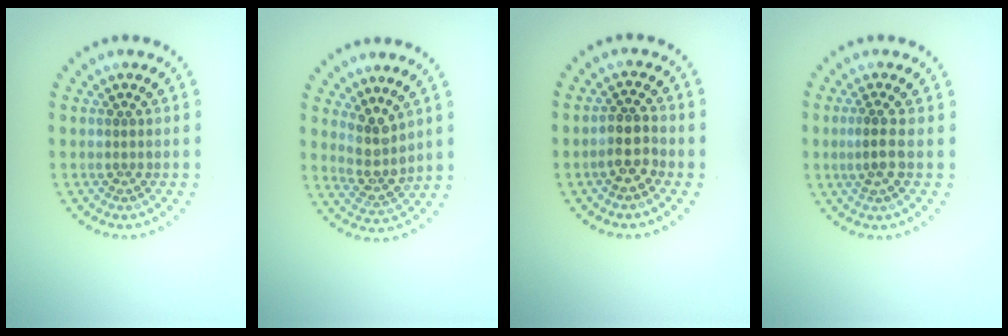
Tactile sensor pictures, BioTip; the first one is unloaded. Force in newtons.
{"total": 3.2, "press": 2.5, "slide": 2.1}
{"total": 2.5, "press": 2.3, "slide": 0.9}
{"total": 1.9, "press": 1.6, "slide": 1.0}